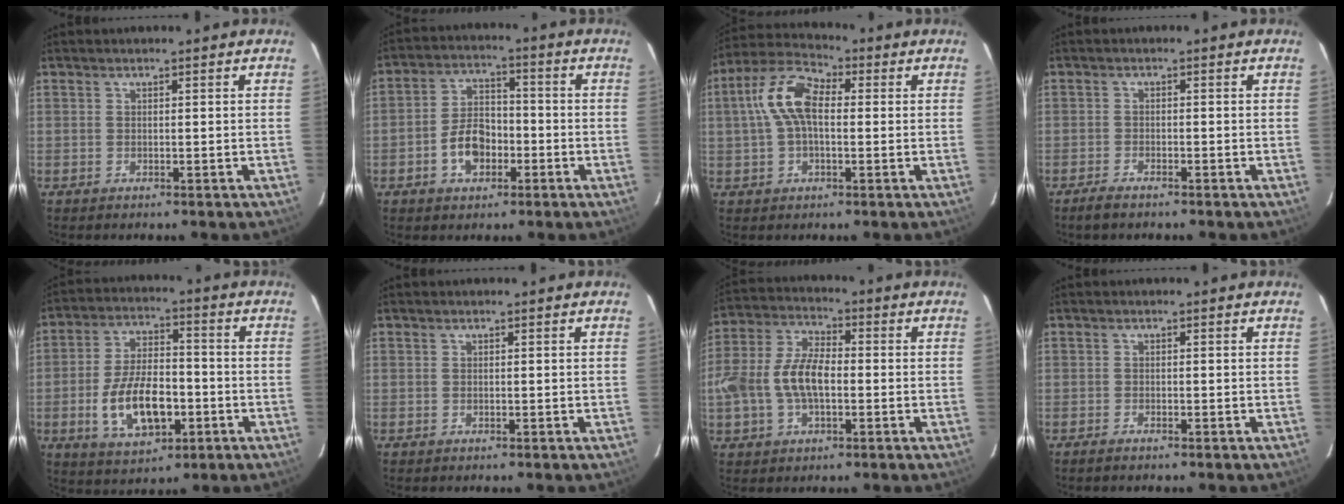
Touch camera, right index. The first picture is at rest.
{"total": 8.1, "force": [-3.2, 5.3, 5.2], "torque": [-0.102, 0.022, -0.048]}
{"total": 10.2, "force": [0.9, 5.4, 8.6], "torque": [-0.180, 0.026, 0.013]}
{"total": 2.7, "force": [-2.3, 0.6, 1.4], "torque": [-0.042, -0.003, -0.045]}
{"total": 13.5, "force": [-4.0, 6.8, 10.9], "torque": [-0.220, 0.004, -0.058]}
{"total": 0.0}
{"total": 12.0, "force": [-1.8, 6.6, 9.8], "torque": [-0.207, 0.013, -0.034]}
{"total": 1.1, "force": [-0.9, 0.1, 0.5], "torque": [-0.015, -0.001, -0.020]}